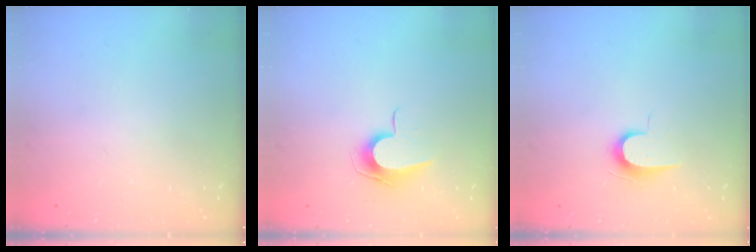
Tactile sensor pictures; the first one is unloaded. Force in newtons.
{"total": 8.4, "press": 8.3, "slide": 0.7}
{"total": 6.4, "press": 6.3, "slide": 0.7}